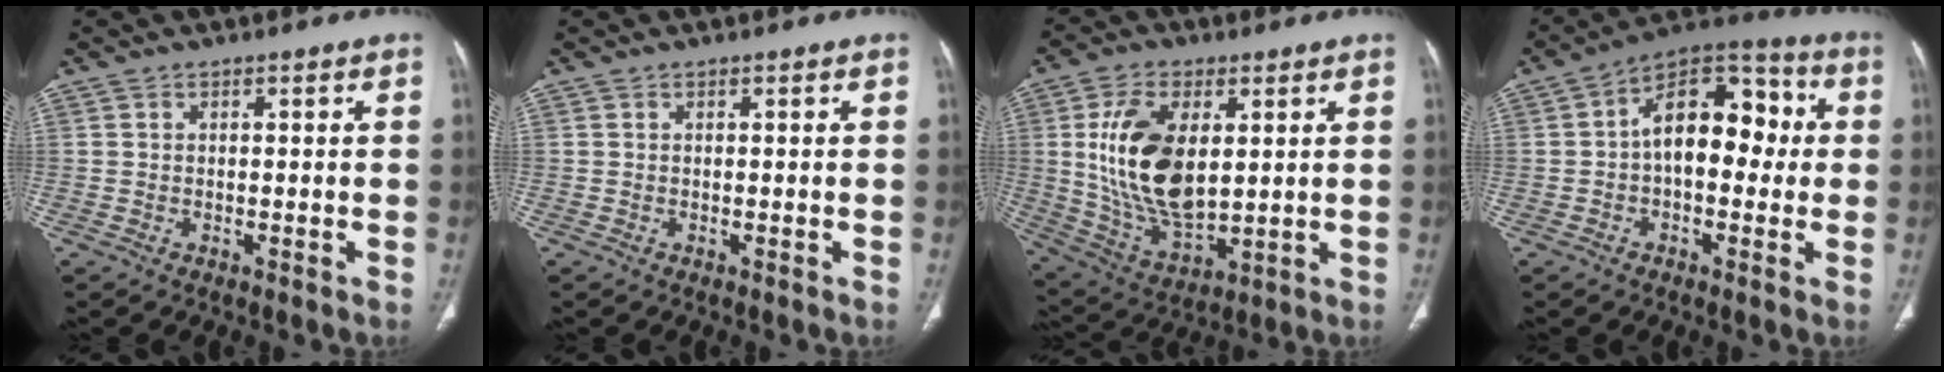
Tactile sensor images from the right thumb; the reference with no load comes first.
{"total": 0.0}
{"total": 17.4, "force": [3.0, 9.5, 14.2], "torque": [-0.259, -0.017, 0.067]}
{"total": 14.4, "force": [0.6, 8.9, 11.3], "torque": [-0.132, 0.043, -0.006]}